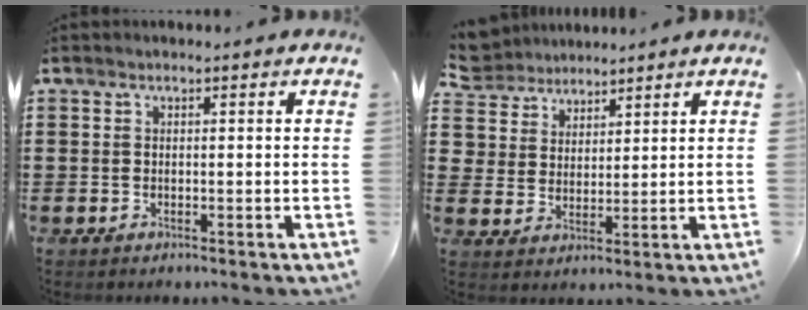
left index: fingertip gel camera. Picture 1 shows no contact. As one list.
[{"total": 5.2, "force": [4.3, 2.8, -0.7], "torque": [-0.019, -0.017, 0.080]}]